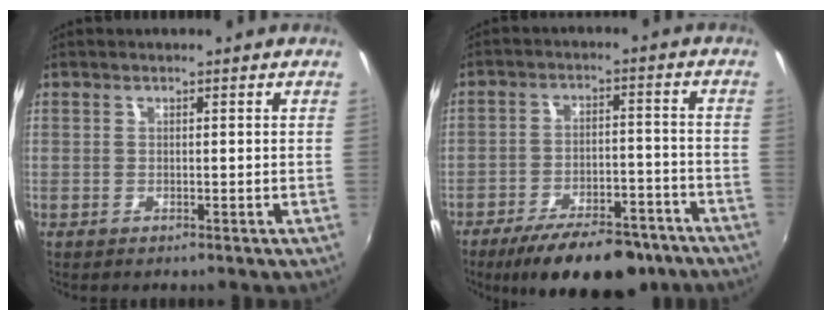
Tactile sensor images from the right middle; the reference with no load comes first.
{"total": 17.0, "force": [-12.9, 6.4, 9.0], "torque": [-0.157, -0.007, -0.178]}